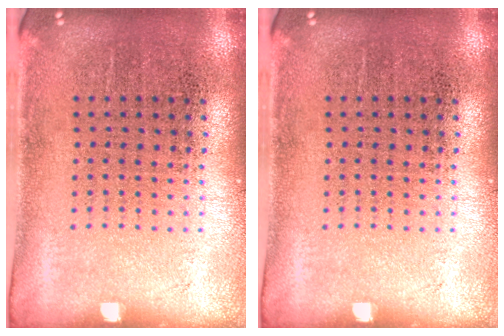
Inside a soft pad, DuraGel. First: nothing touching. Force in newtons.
{"total": 0.0}